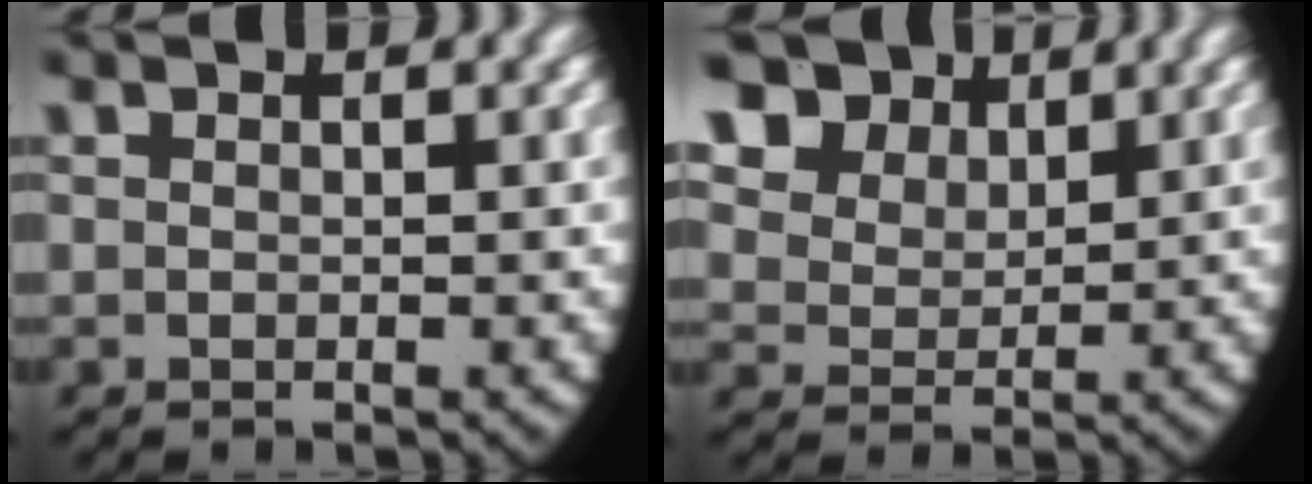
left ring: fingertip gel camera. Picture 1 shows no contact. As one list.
[{"total": 9.1, "force": [4.5, 6.6, 4.4], "torque": [-0.094, 0.008, 0.066]}]